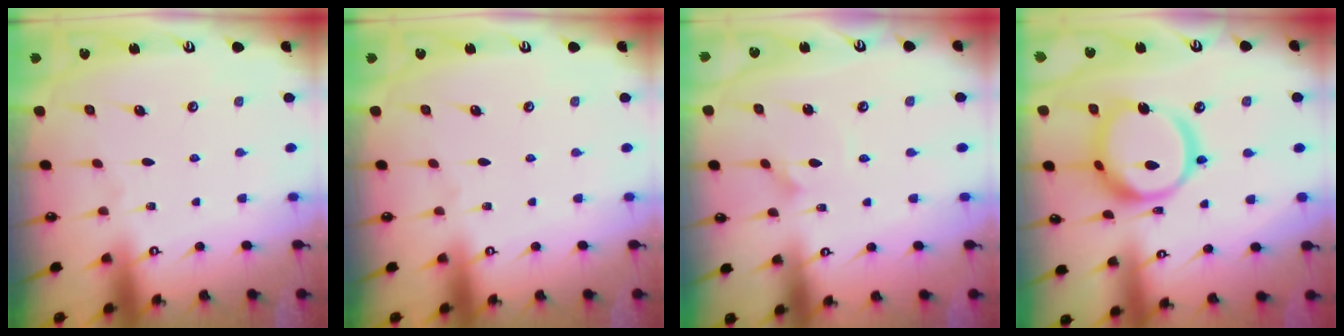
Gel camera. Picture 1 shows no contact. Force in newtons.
{"total": 0.0}
{"total": 1.7, "press": 1.6, "slide": 0.1}
{"total": 17.8, "press": 17.7, "slide": 1.9}